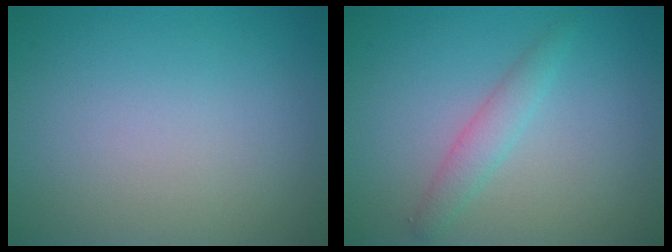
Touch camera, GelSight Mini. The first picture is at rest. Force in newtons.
{"total": 2.0, "press": 2.0, "slide": 0.1}